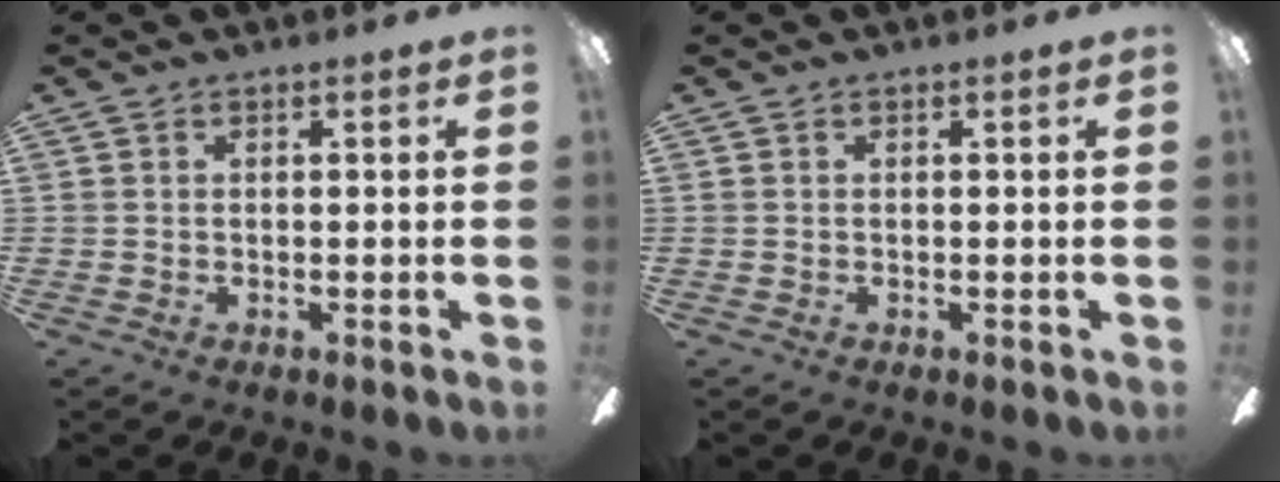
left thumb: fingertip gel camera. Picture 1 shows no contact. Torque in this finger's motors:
{"motor_torque": [0.00, 0.00, -0.01, -0.01, 0.00]}